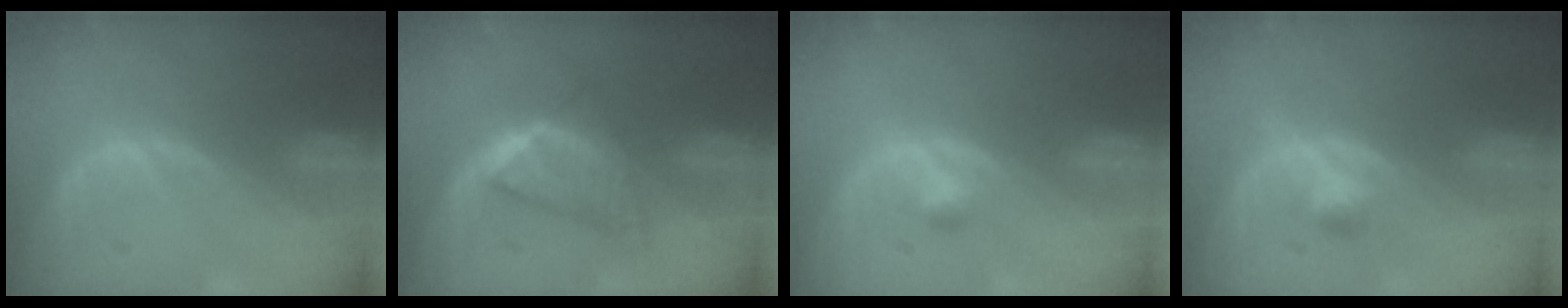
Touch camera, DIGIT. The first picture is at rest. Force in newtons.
{"total": 6.2, "press": 5.4, "slide": 3.2}
{"total": 1.8, "press": 1.6, "slide": 0.9}
{"total": 2.4, "press": 2.1, "slide": 1.1}